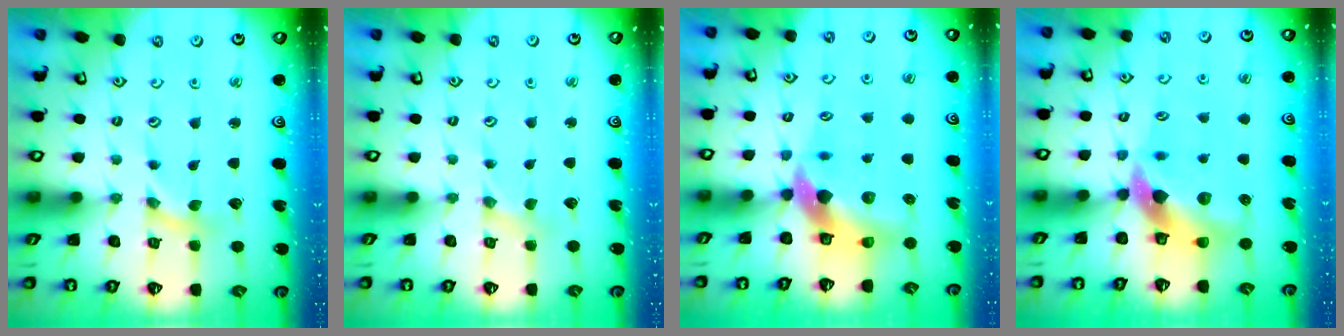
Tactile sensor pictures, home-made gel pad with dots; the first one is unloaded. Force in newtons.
{"total": 1.5, "press": 1.5, "slide": 0.2}
{"total": 11.8, "press": 11.6, "slide": 1.7}
{"total": 11.6, "press": 11.4, "slide": 1.7}